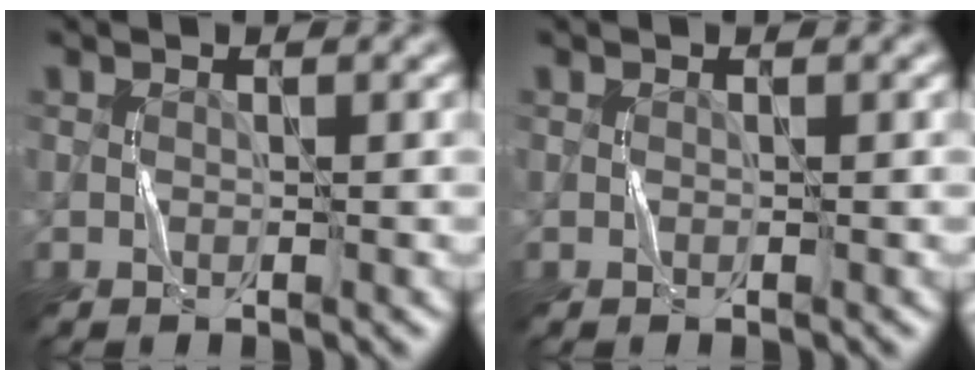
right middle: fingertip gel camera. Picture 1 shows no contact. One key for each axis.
{"total": 0.0}